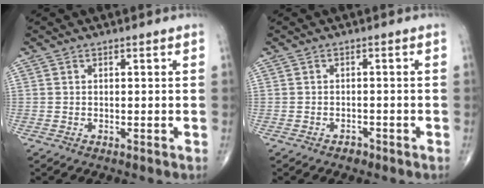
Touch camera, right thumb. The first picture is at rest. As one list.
[{"total": 1.4, "force": [-1.0, 0.9, 0.5], "torque": [-0.008, 0.003, -0.016]}]